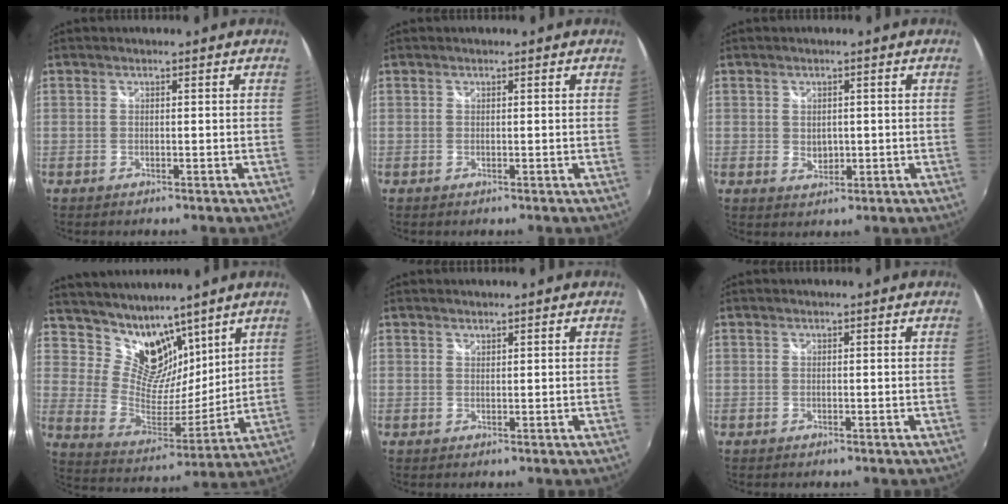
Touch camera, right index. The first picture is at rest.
{"total": 0.0}
{"total": 2.6, "force": [0.1, 2.2, 1.5], "torque": [-0.021, -0.002, 0.004]}
{"total": 13.3, "force": [10.0, 7.4, 4.8], "torque": [-0.092, -0.006, 0.193]}
{"total": 0.6, "force": [0.6, 0.2, 0.0], "torque": [0.000, 0.001, 0.011]}
{"total": 0.0}